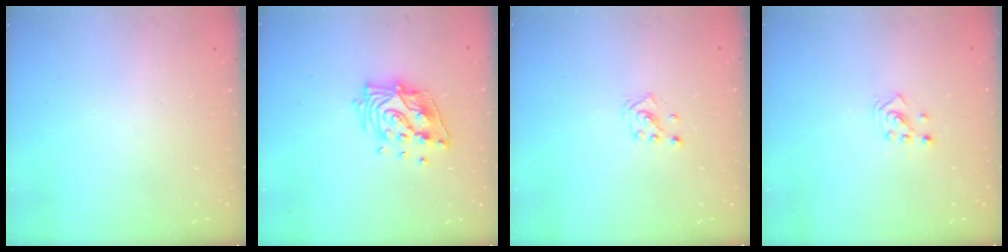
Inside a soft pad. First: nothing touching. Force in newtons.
{"total": 14.1, "press": 14.0, "slide": 1.2}
{"total": 1.3, "press": 1.3, "slide": 0.1}
{"total": 2.5, "press": 2.5, "slide": 0.4}